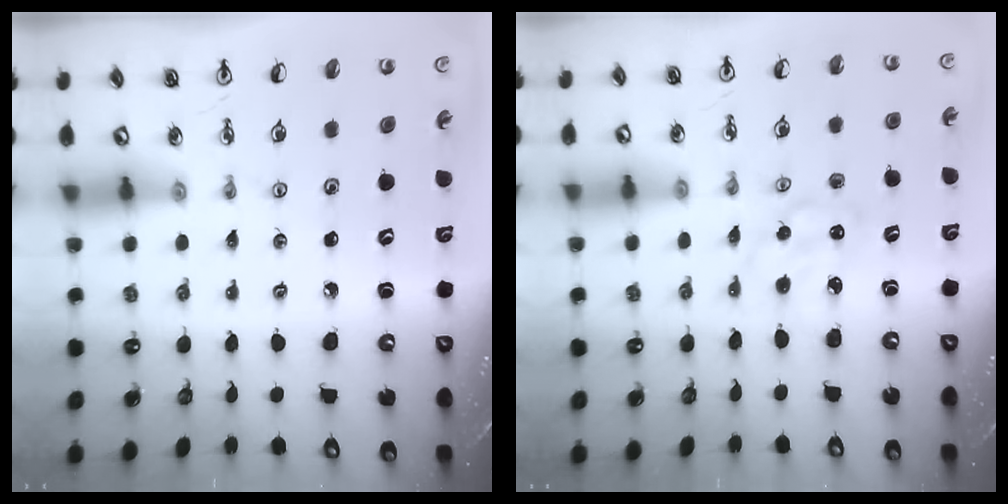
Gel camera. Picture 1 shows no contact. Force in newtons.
{"total": 1.5, "press": 1.4, "slide": 0.4}